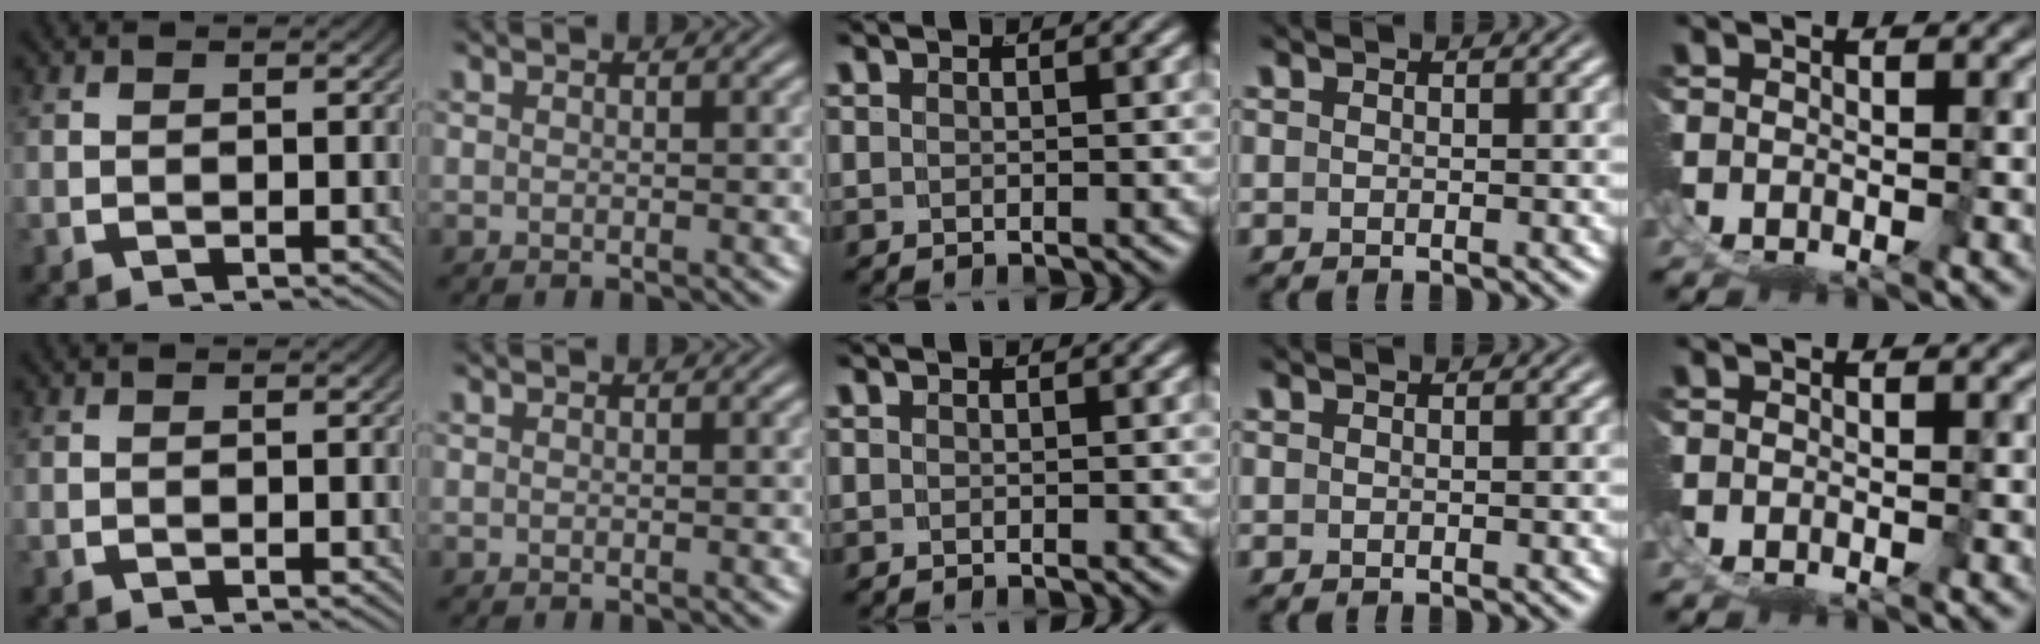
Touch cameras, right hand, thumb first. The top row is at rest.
{}